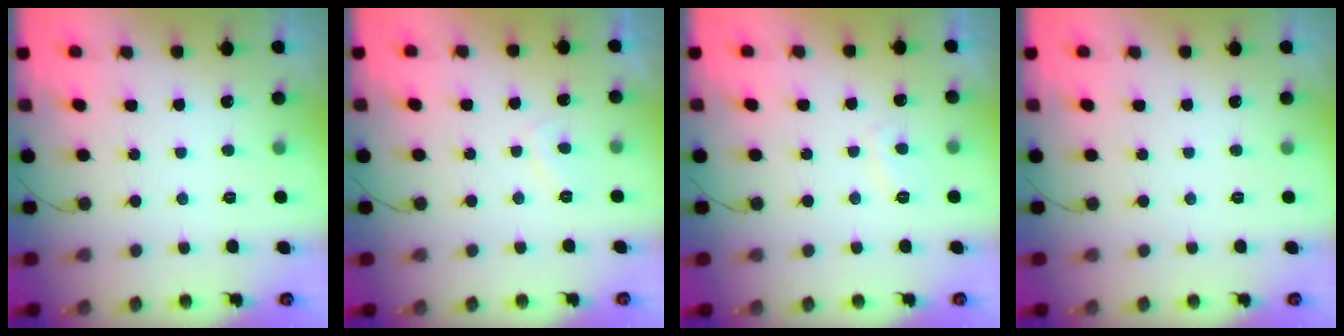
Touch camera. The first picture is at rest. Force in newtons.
{"total": 1.8, "press": 1.7, "slide": 0.7}
{"total": 2.8, "press": 2.7, "slide": 0.6}
{"total": 0.0}